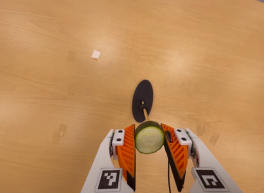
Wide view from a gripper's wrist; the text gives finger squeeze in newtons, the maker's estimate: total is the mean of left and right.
{"total": 9.0, "left": 8.3, "right": 9.7}